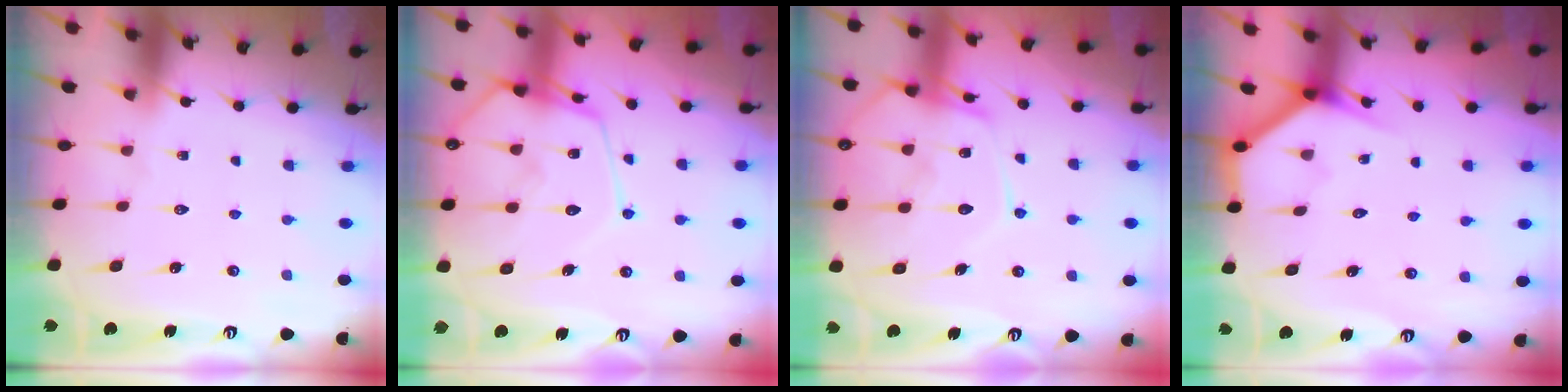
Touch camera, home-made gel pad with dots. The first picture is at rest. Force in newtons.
{"total": 14.2, "press": 14.2, "slide": 1.2}
{"total": 14.2, "press": 14.1, "slide": 1.2}
{"total": 3.7, "press": 3.7, "slide": 0.3}